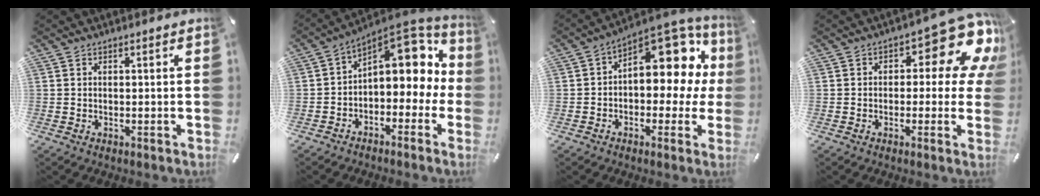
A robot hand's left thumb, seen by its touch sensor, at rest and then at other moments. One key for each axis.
{"total": 13.6, "fx": 5.3, "fy": 8.2, "fz": 9.5, "tx": -0.121, "ty": -0.041, "tz": 0.094}
{"total": 15.4, "fx": 5.6, "fy": 9.1, "fz": 11.1, "tx": -0.130, "ty": -0.055, "tz": 0.092}
{"total": 13.6, "fx": 5.6, "fy": 6.4, "fz": 10.6, "tx": -0.131, "ty": -0.044, "tz": 0.093}